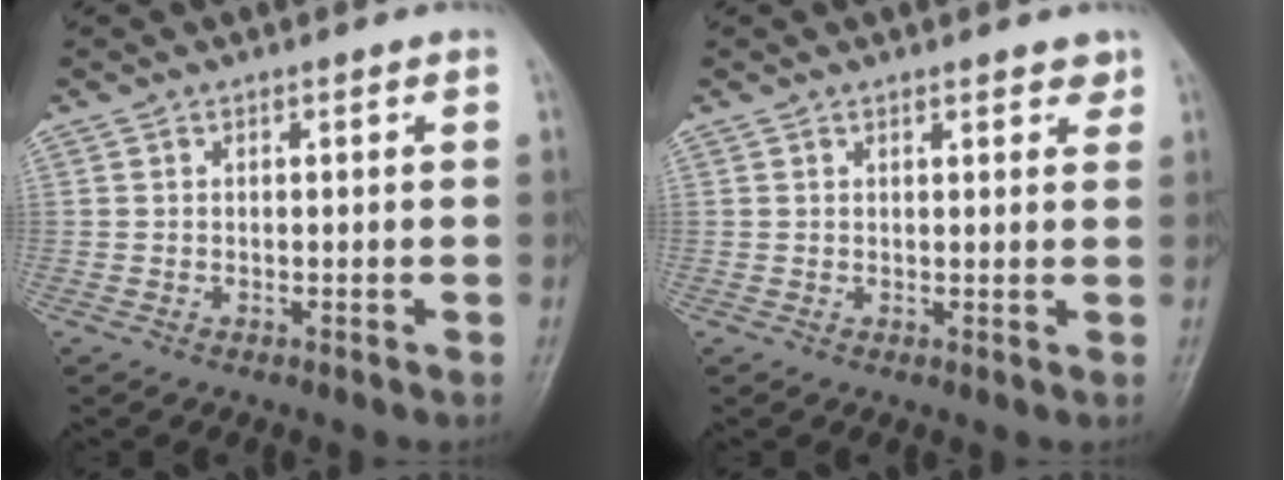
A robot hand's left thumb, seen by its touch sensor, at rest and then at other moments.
{"total": 2.6, "force": [2.0, 1.0, 1.4], "torque": [-0.004, -0.008, 0.022]}